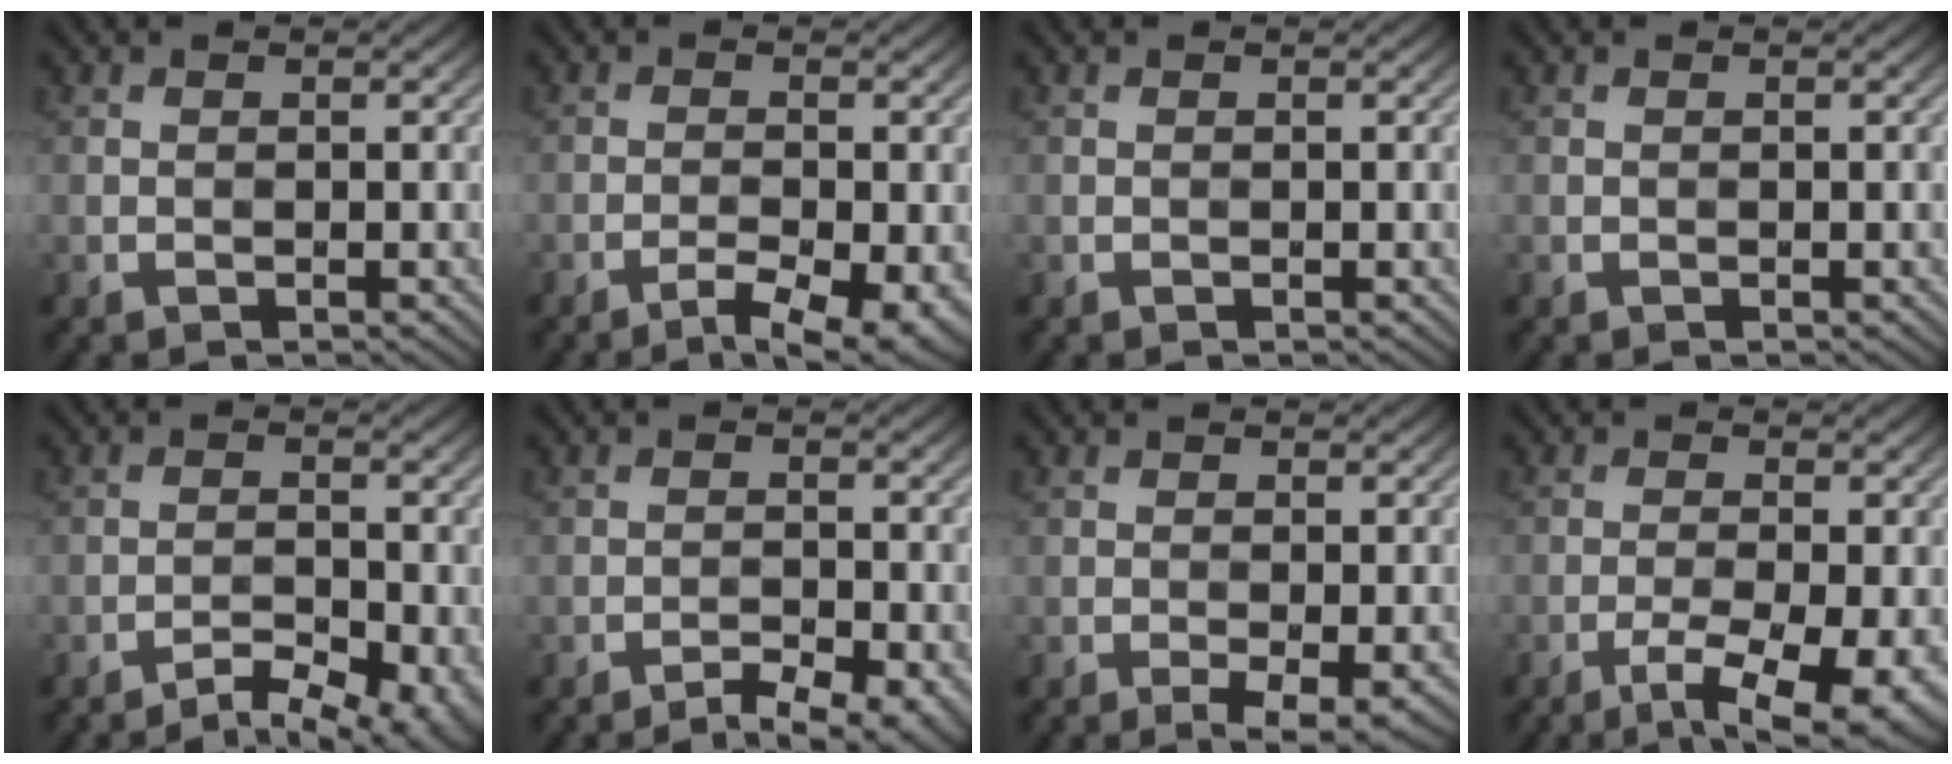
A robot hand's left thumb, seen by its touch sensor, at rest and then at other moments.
{"total": 5.6, "force": [-3.4, 1.2, 4.3], "torque": [-0.070, -0.003, -0.048]}
{"total": 0.0}
{"total": 0.0}
{"total": 5.8, "force": [-4.4, 1.7, 3.4], "torque": [-0.054, 0.000, -0.060]}
{"total": 5.8, "force": [-4.3, 1.4, 3.6], "torque": [-0.060, 0.001, -0.058]}
{"total": 3.1, "force": [-1.5, 0.7, 2.6], "torque": [-0.045, -0.003, -0.020]}
{"total": 8.3, "force": [-4.4, 2.3, 6.6], "torque": [-0.115, -0.016, -0.063]}